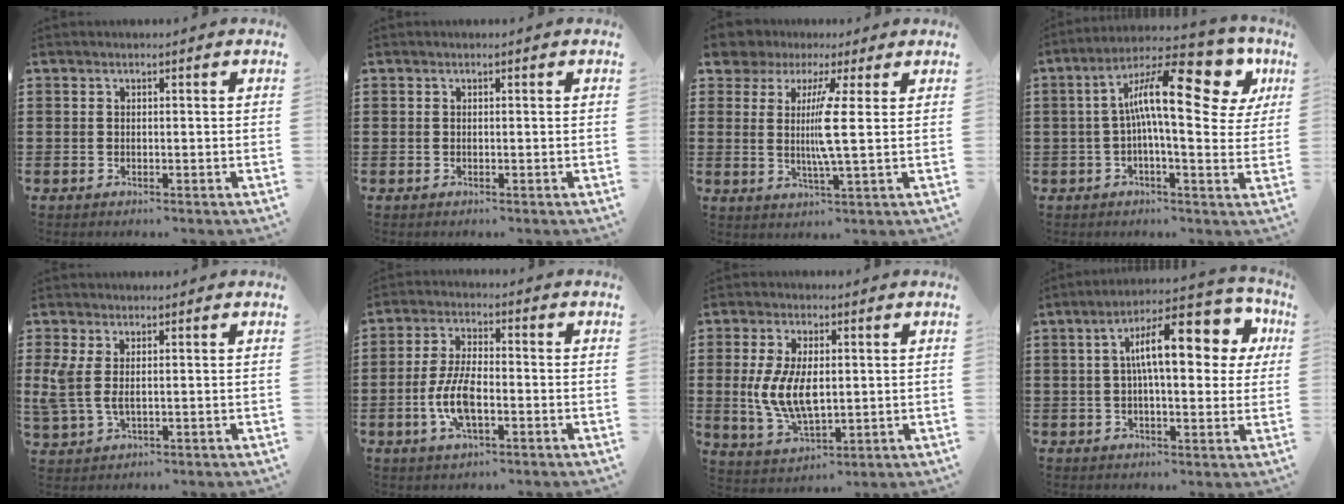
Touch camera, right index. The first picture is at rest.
{"total": 0.0}
{"total": 6.5, "force": [2.7, 1.2, 5.8], "torque": [-0.106, -0.012, 0.044]}
{"total": 17.3, "force": [5.5, 5.0, 15.7], "torque": [-0.263, -0.004, 0.084]}
{"total": 4.2, "force": [0.7, 2.1, 3.6], "torque": [-0.105, -0.005, 0.004]}
{"total": 7.7, "force": [-2.0, 3.0, 6.8], "torque": [-0.157, -0.006, -0.044]}
{"total": 8.4, "force": [0.3, 4.4, 7.1], "torque": [-0.161, 0.003, 0.001]}
{"total": 13.7, "force": [3.8, 4.9, 12.3], "torque": [-0.194, 0.007, 0.053]}